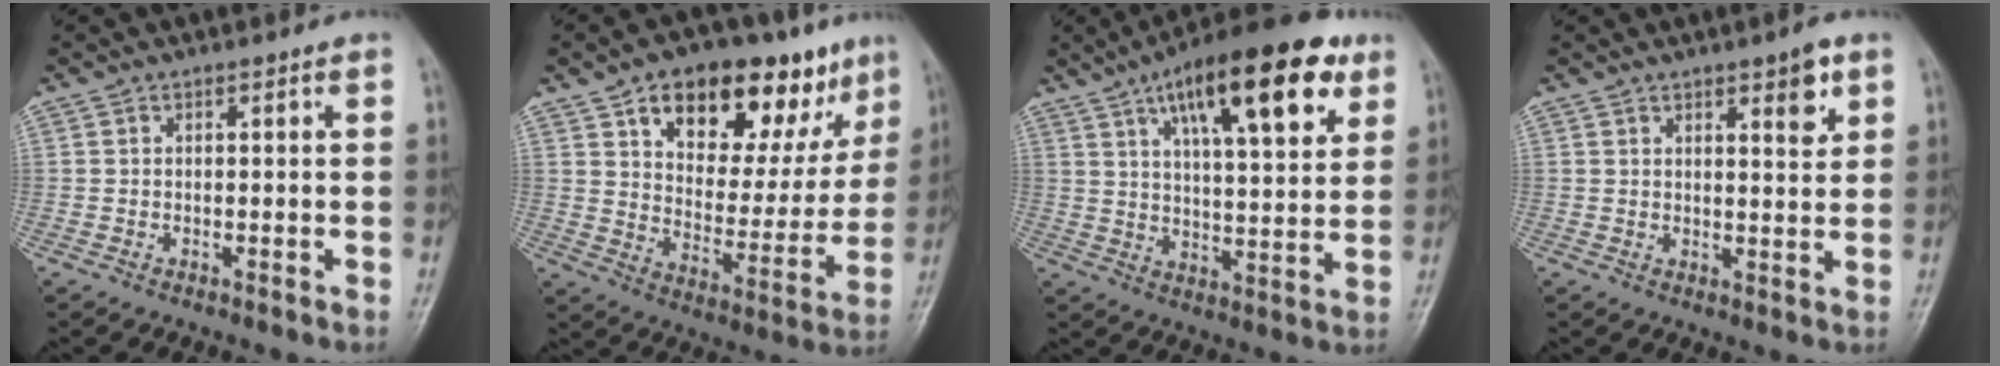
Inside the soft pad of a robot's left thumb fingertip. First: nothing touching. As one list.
[{"total": 22.4, "force": [12.3, 11.6, 14.7], "torque": [-0.161, -0.029, 0.190]}, {"total": 20.4, "force": [10.2, 6.9, 16.3], "torque": [-0.224, -0.020, 0.156]}, {"total": 5.1, "force": [2.8, 1.5, 3.9], "torque": [-0.045, -0.017, 0.038]}]